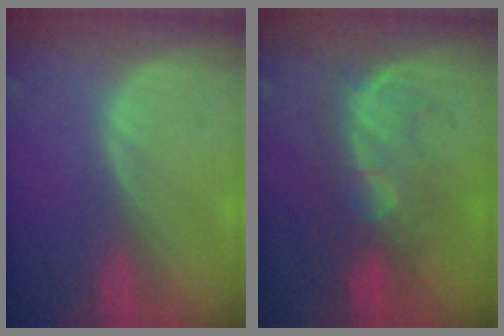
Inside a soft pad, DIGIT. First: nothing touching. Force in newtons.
{"total": 8.0, "press": 7.8, "slide": 2.0}